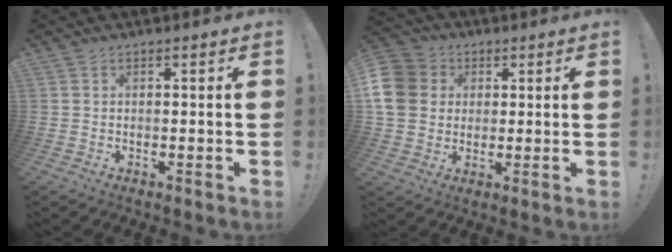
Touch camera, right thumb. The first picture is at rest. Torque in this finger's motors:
{"motor_torque": [0.11, 0.01, 0.06, 0.09, 0.07]}